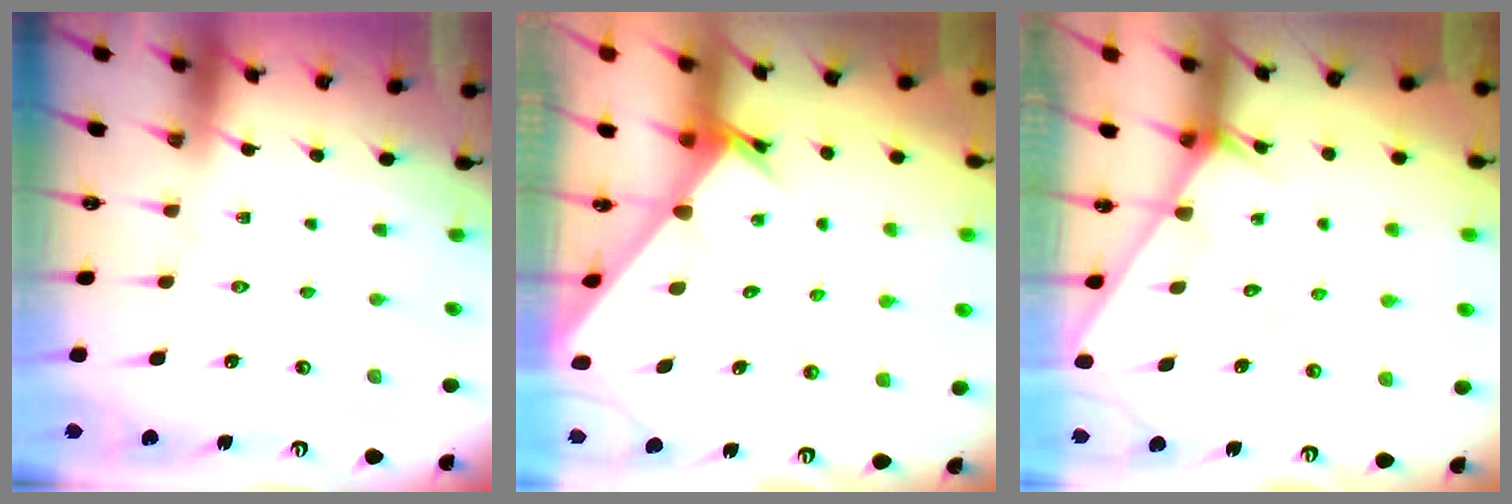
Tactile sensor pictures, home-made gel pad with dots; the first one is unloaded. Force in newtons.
{"total": 2.9, "press": 2.9, "slide": 0.1}
{"total": 2.2, "press": 2.2, "slide": 0.2}